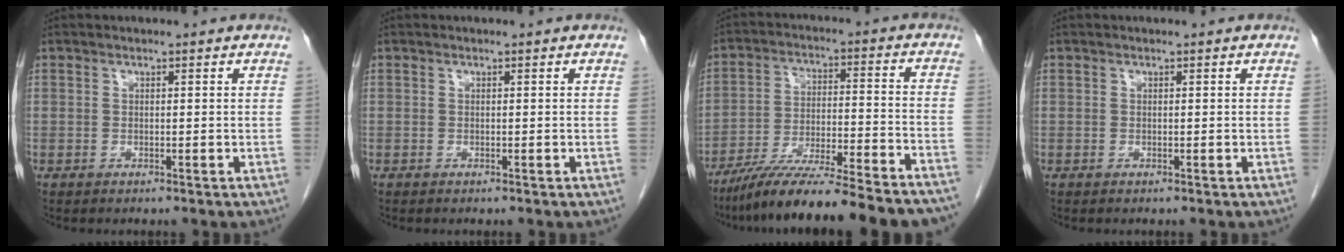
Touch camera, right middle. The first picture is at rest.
{"total": 0.0}
{"total": 22.4, "force": [-19.4, 0.8, 11.1], "torque": [-0.148, -0.021, -0.296]}
{"total": 0.0}